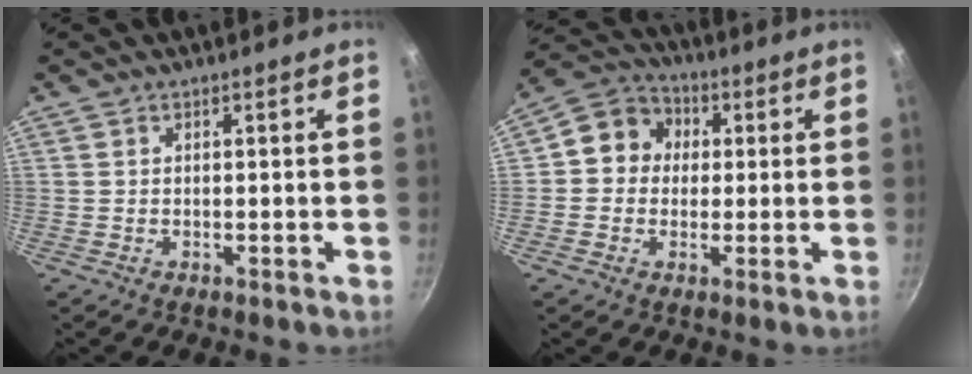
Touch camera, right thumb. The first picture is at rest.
{"total": 8.6, "force": [0.9, 7.8, 3.6], "torque": [-0.025, 0.015, -0.007]}